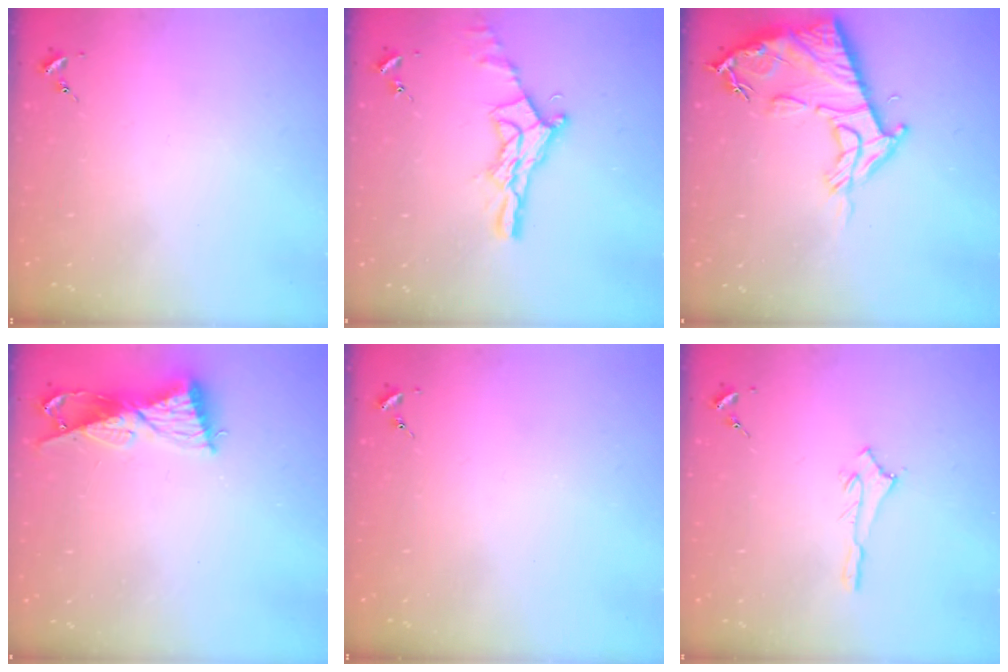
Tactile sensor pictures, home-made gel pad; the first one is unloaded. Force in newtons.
{"total": 14.0, "press": 14.0, "slide": 1.1}
{"total": 15.5, "press": 15.5, "slide": 1.2}
{"total": 9.8, "press": 9.8, "slide": 0.5}
{"total": 0.0}
{"total": 2.6, "press": 2.6, "slide": 0.2}